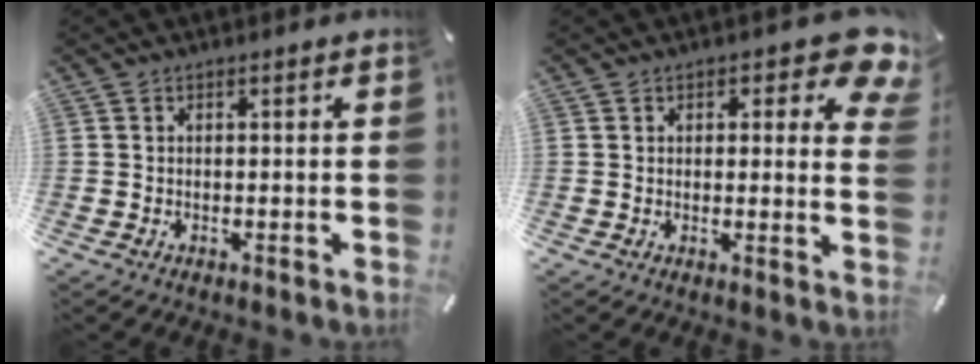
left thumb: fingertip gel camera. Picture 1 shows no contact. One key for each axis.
{"total": 8.0, "fx": 4.1, "fy": 3.6, "fz": 5.9, "tx": -0.063, "ty": -0.021, "tz": 0.064}